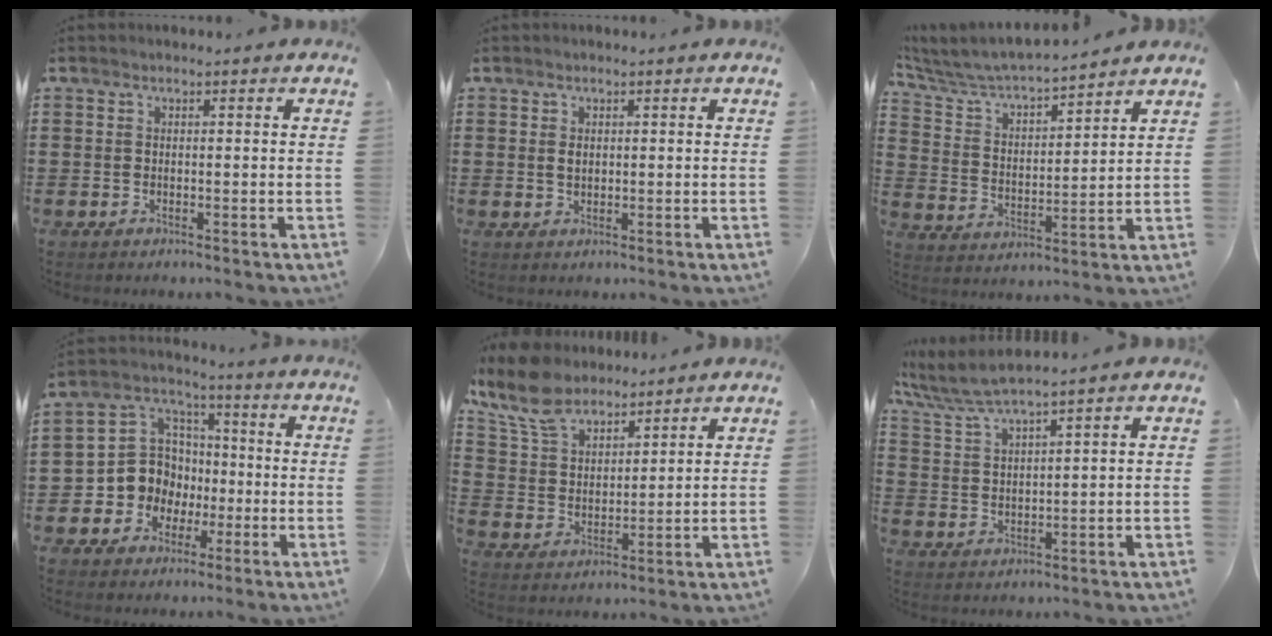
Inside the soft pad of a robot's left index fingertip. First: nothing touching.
{"total": 1.1, "force": [0.3, 0.7, 0.9], "torque": [-0.020, 0.004, 0.006]}
{"total": 5.6, "force": [5.4, 0.5, 1.5], "torque": [-0.057, -0.039, 0.086]}
{"total": 9.6, "force": [-1.6, 9.1, 2.6], "torque": [-0.101, 0.007, -0.028]}
{"total": 9.1, "force": [7.5, 3.5, 3.9], "torque": [-0.105, -0.014, 0.141]}
{"total": 4.8, "force": [4.2, 0.0, 2.3], "torque": [-0.061, -0.022, 0.071]}